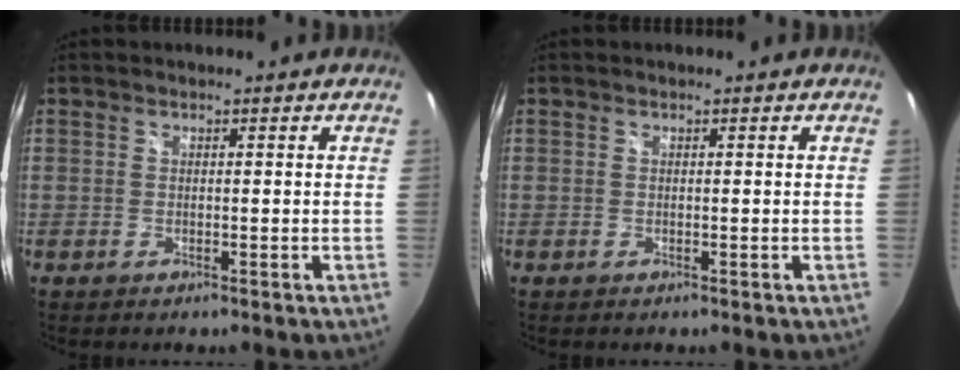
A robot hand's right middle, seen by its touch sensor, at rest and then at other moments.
{"total": 0.0}